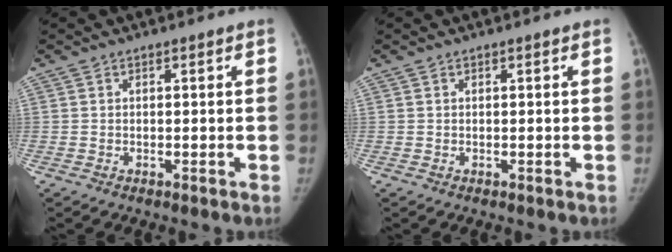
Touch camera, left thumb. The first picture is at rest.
{"total": 0.0}